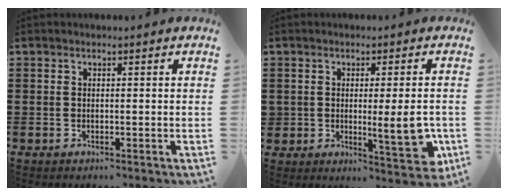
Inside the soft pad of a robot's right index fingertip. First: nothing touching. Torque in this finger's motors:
{"motor_torque": [1.43, 0.35, 0.91, 0.21]}